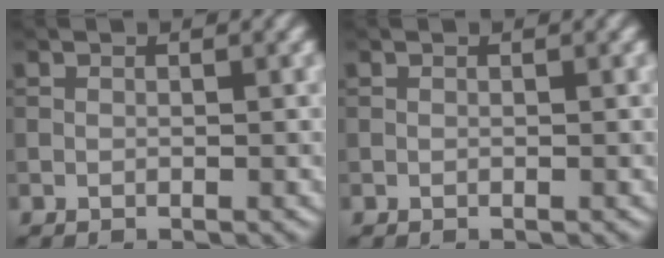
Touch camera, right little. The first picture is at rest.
{"total": 0.0}